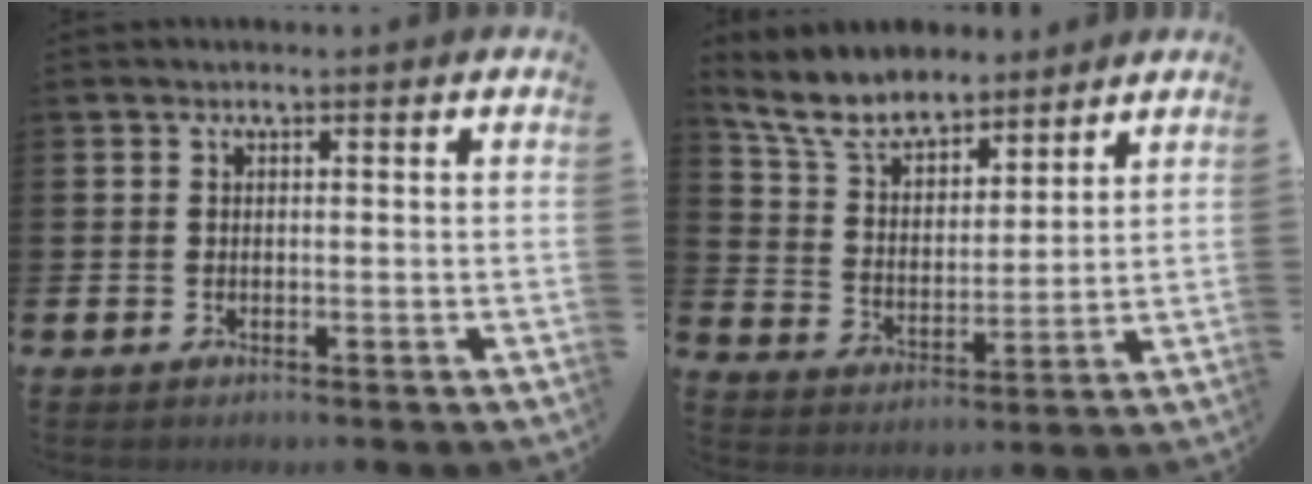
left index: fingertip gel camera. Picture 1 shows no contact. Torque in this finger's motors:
{"motor_torque": [0.89, -0.92, 0.90, 0.16]}